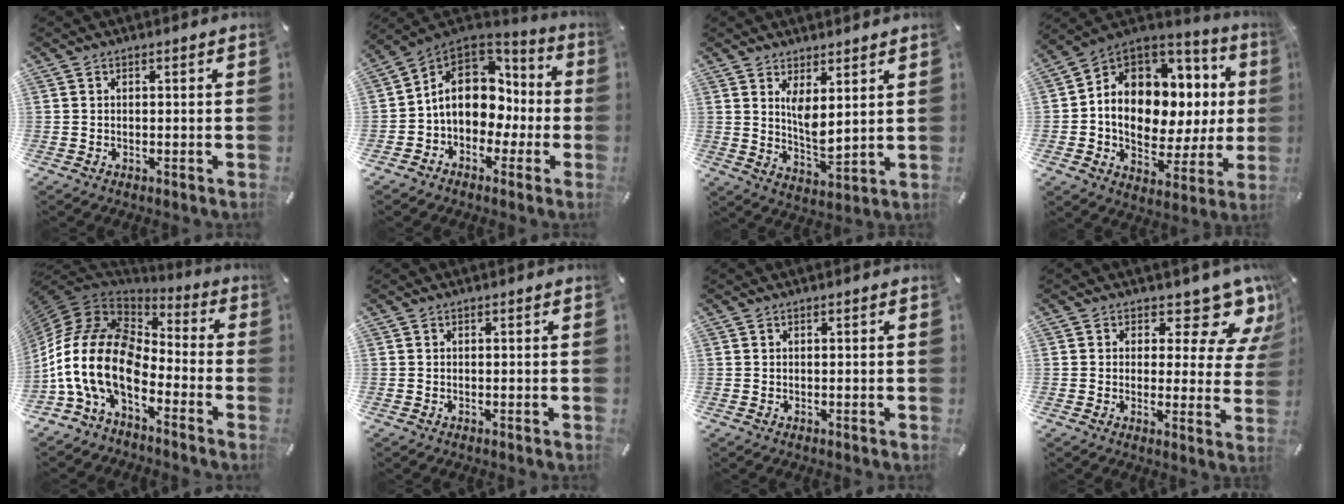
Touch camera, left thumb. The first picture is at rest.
{"total": 14.1, "force": [0.5, 11.4, 8.2], "torque": [-0.144, 0.001, 0.012]}
{"total": 6.4, "force": [4.0, 2.7, 4.3], "torque": [-0.081, -0.031, 0.067]}
{"total": 13.1, "force": [1.2, 9.9, 8.6], "torque": [-0.137, -0.030, 0.019]}
{"total": 18.6, "force": [-7.2, 11.0, 13.1], "torque": [-0.295, 0.021, -0.134]}
{"total": 0.0}
{"total": 0.0}
{"total": 10.7, "force": [7.0, 4.9, 6.5], "torque": [-0.073, -0.056, 0.118]}